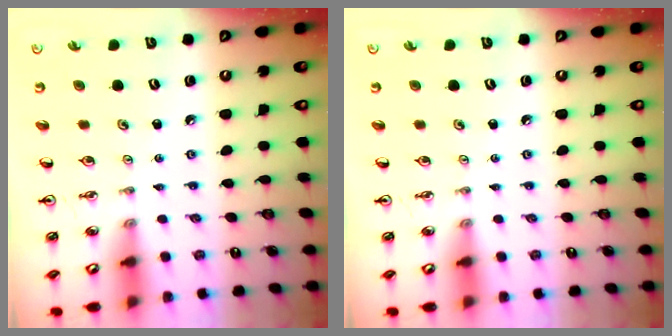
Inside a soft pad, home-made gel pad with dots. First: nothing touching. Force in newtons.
{"total": 0.0}